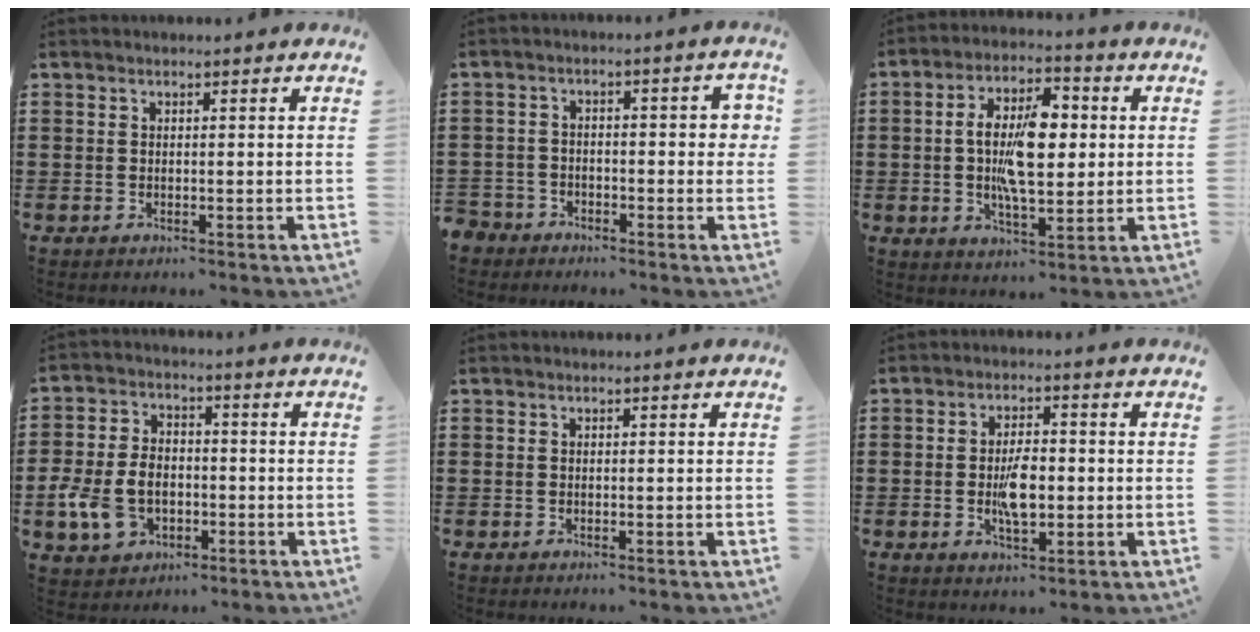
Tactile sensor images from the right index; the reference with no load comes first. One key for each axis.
{"total": 3.5, "fx": -2.6, "fy": 2.0, "fz": 1.3, "tx": -0.026, "ty": 0.010, "tz": -0.056}
{"total": 10.7, "fx": 0.5, "fy": 4.7, "fz": 9.6, "tx": -0.182, "ty": 0.003, "tz": 0.000}
{"total": 8.1, "fx": -2.0, "fy": 6.1, "fz": 4.9, "tx": -0.125, "ty": 0.012, "tz": -0.040}
{"total": 0.0}
{"total": 5.7, "fx": -0.7, "fy": 2.4, "fz": 5.1, "tx": -0.095, "ty": -0.003, "tz": -0.017}